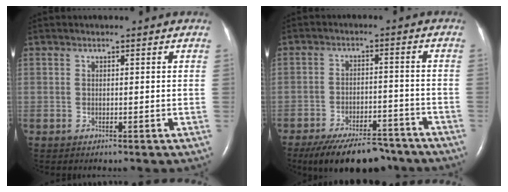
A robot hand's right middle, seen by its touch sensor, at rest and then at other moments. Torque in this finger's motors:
{"motor_torque": [1.07, -1.07, 0.15, 0.05]}